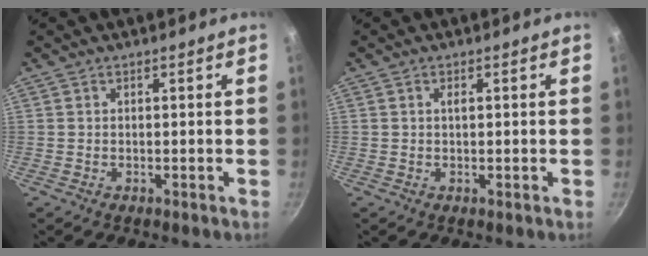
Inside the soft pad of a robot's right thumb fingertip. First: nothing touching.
{"total": 1.1, "force": [0.2, 0.2, 1.0], "torque": [-0.018, 0.000, 0.001]}